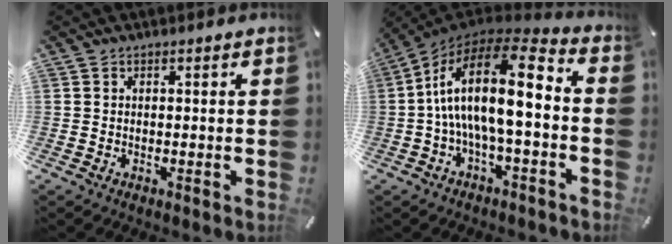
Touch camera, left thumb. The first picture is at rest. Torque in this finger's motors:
{"motor_torque": [1.05, 3.51, 2.00, -0.77, 0.92]}